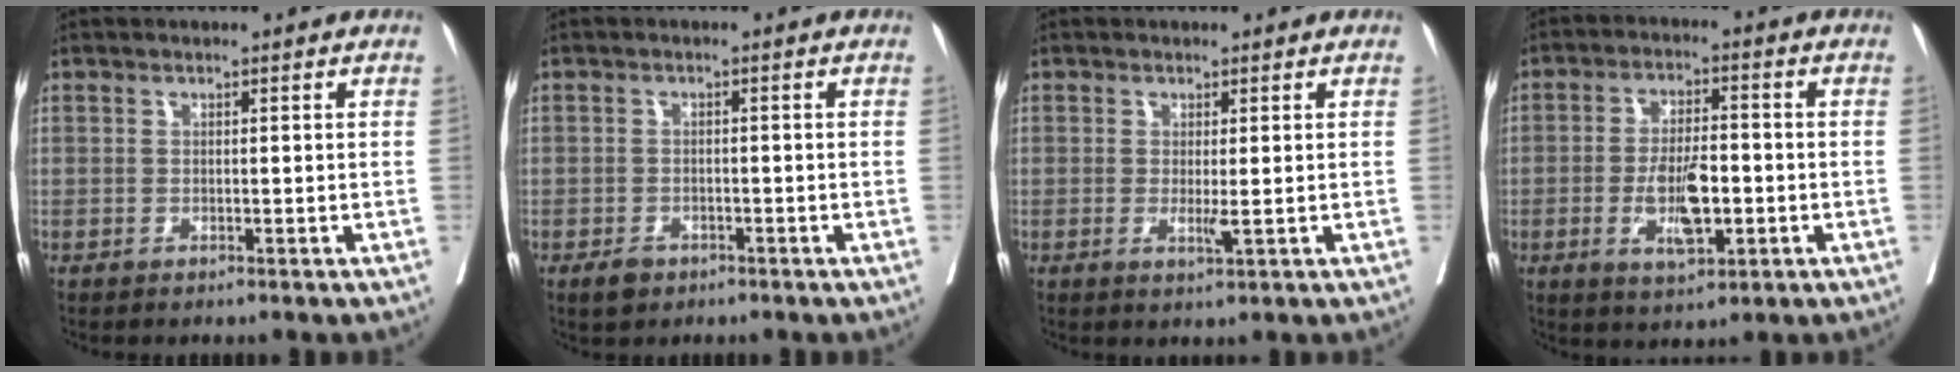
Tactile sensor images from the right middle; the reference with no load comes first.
{"total": 2.3, "force": [-1.5, 1.4, 1.0], "torque": [-0.019, 0.001, -0.018]}
{"total": 1.8, "force": [-0.1, 0.1, 1.8], "torque": [-0.037, -0.008, 0.002]}
{"total": 8.0, "force": [-2.0, 2.7, 7.3], "torque": [-0.137, -0.004, -0.029]}